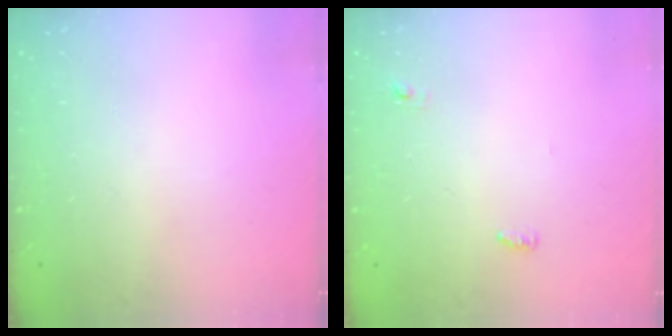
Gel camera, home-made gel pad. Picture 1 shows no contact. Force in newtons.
{"total": 3.6, "press": 3.4, "slide": 1.0}